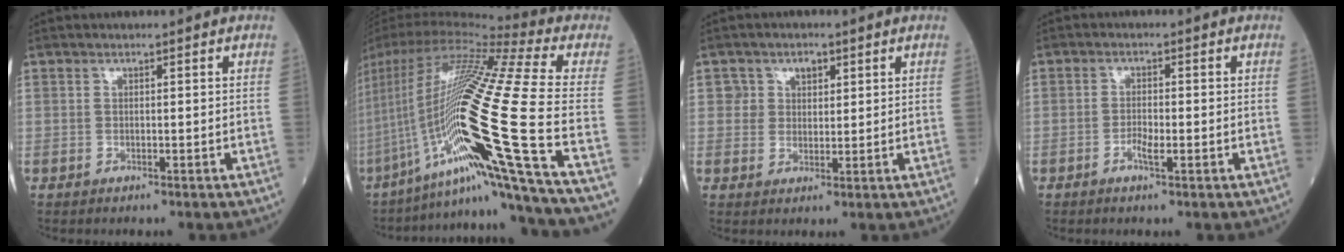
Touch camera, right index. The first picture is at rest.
{"total": 30.6, "force": [-10.0, -1.1, 28.9], "torque": [-0.536, -0.026, -0.190]}
{"total": 3.2, "force": [1.5, 2.8, 0.8], "torque": [-0.002, 0.002, 0.019]}
{"total": 2.4, "force": [-0.9, 0.5, 2.2], "torque": [-0.040, 0.001, -0.017]}